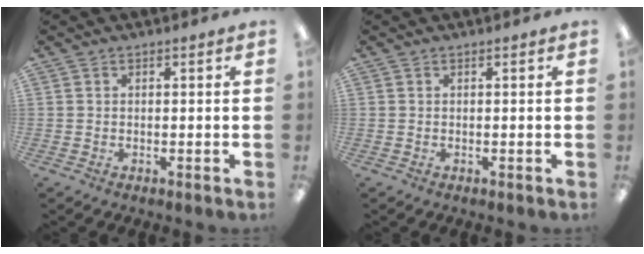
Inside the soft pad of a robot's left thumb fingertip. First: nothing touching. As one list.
[{"total": 0.0}]